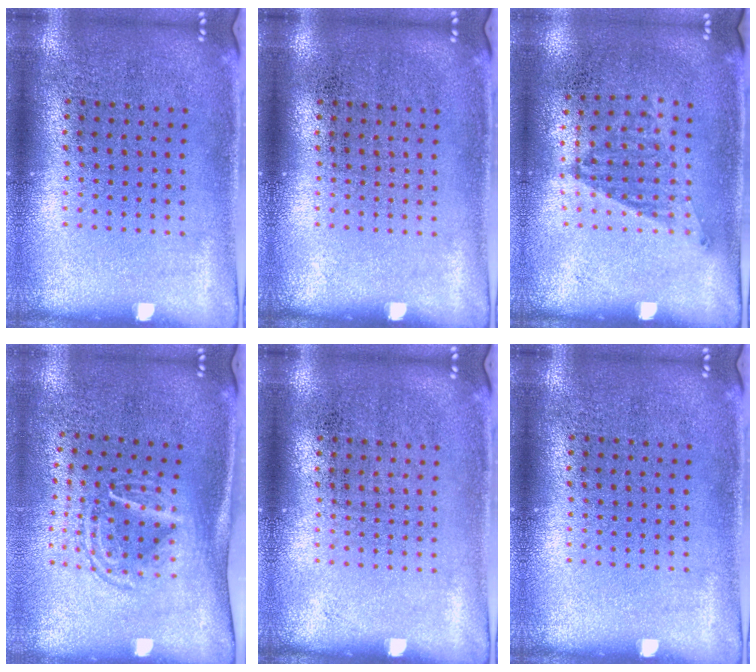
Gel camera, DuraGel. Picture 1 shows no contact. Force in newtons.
{"total": 0.0}
{"total": 1.2, "press": 0.9, "slide": 0.7}
{"total": 1.7, "press": 1.1, "slide": 1.2}
{"total": 0.0}
{"total": 0.0}